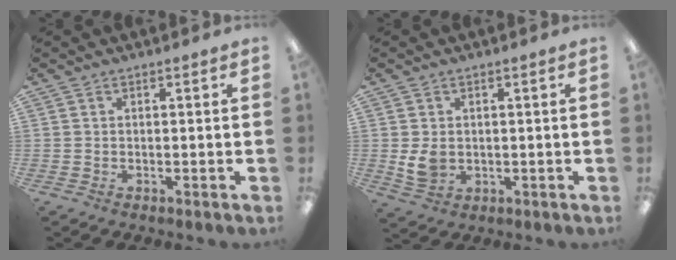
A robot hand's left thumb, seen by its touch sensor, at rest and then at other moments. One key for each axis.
{"total": 4.7, "fx": 0.6, "fy": 3.6, "fz": 2.9, "tx": -0.051, "ty": -0.006, "tz": 0.008}